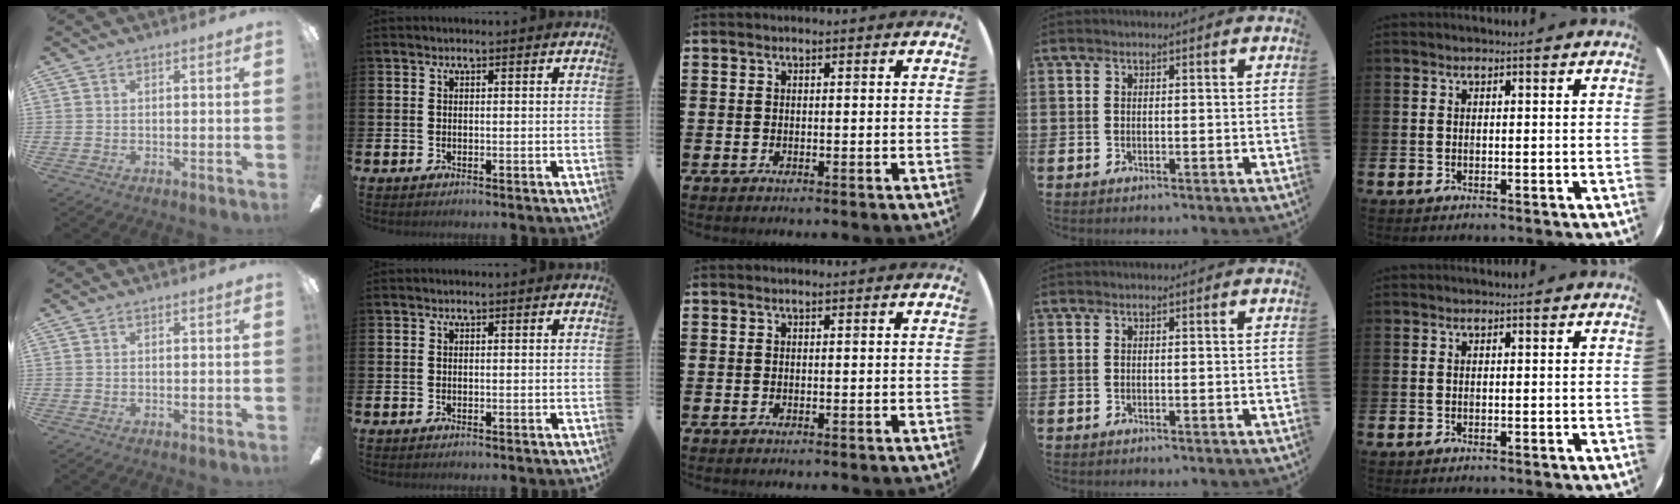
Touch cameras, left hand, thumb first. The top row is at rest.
{}